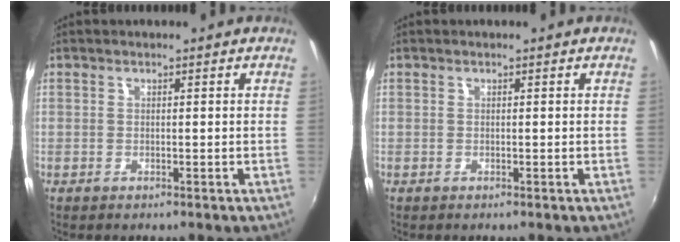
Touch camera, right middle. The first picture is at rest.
{"total": 0.0}